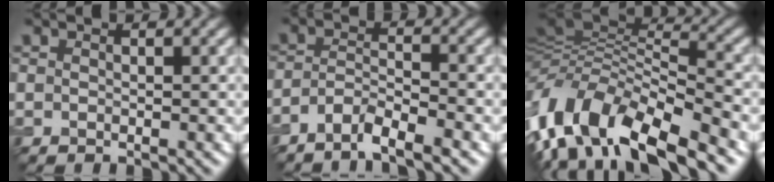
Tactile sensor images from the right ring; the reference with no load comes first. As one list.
[{"total": 3.6, "force": [-3.1, 0.5, 1.8], "torque": [-0.038, 0.004, -0.060]}, {"total": 13.0, "force": [-6.2, 6.2, 9.6], "torque": [-0.205, 0.011, -0.107]}]